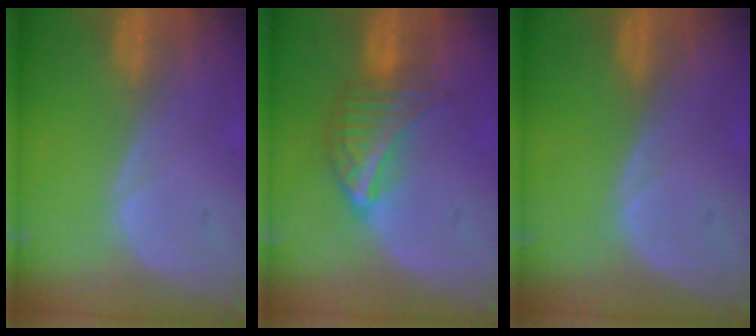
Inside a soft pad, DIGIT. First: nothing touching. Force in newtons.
{"total": 7.1, "press": 6.2, "slide": 3.4}
{"total": 0.0}